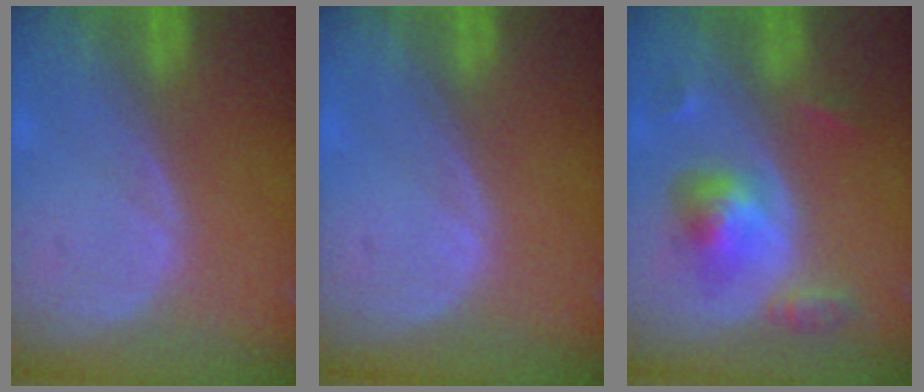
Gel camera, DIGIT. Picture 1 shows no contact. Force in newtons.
{"total": 0.0}
{"total": 6.0, "press": 5.4, "slide": 2.7}